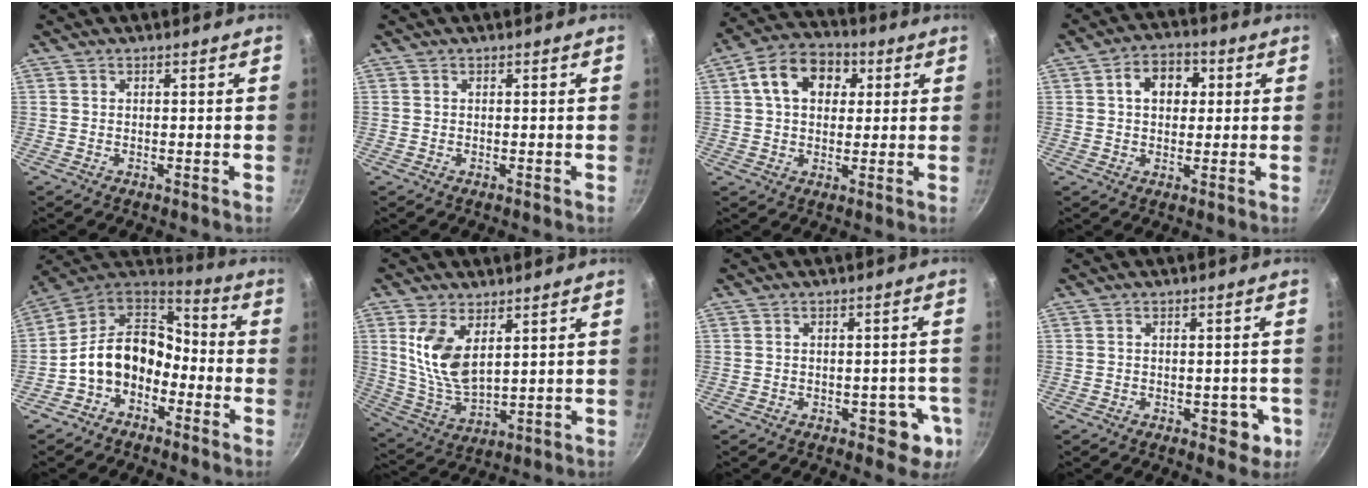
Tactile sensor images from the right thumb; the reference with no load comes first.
{"total": 0.0}
{"total": 11.9, "force": [3.3, 8.5, 7.6], "torque": [-0.102, 0.017, 0.038]}
{"total": 7.8, "force": [1.8, 5.7, 5.0], "torque": [-0.044, 0.010, 0.017]}
{"total": 13.6, "force": [-4.3, 10.1, 8.1], "torque": [-0.117, 0.062, -0.098]}
{"total": 11.1, "force": [3.9, 5.7, 8.7], "torque": [-0.165, -0.032, 0.086]}
{"total": 6.0, "force": [-2.4, 3.7, 4.2], "torque": [-0.016, 0.018, -0.020]}
{"total": 4.6, "force": [-1.6, 2.8, 3.3], "torque": [-0.014, 0.011, -0.015]}